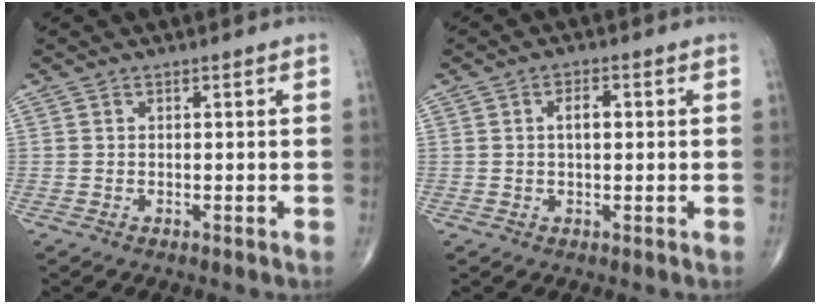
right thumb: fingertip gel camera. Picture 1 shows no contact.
{"total": 3.1, "force": [0.4, 1.6, 2.6], "torque": [-0.037, 0.005, 0.005]}